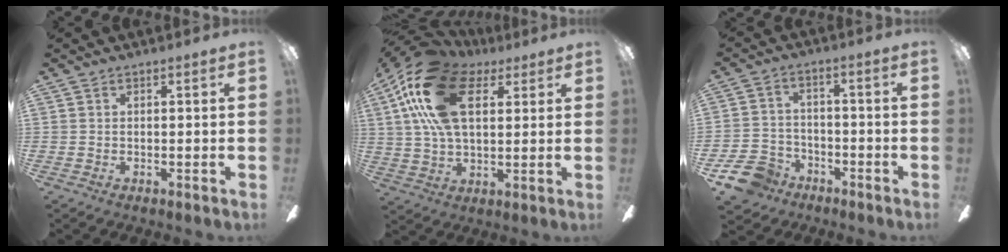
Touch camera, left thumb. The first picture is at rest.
{"total": 21.8, "force": [8.6, 12.5, 15.7], "torque": [-0.313, -0.003, 0.147]}
{"total": 8.8, "force": [-5.7, 6.0, 2.9], "torque": [-0.074, 0.035, -0.108]}